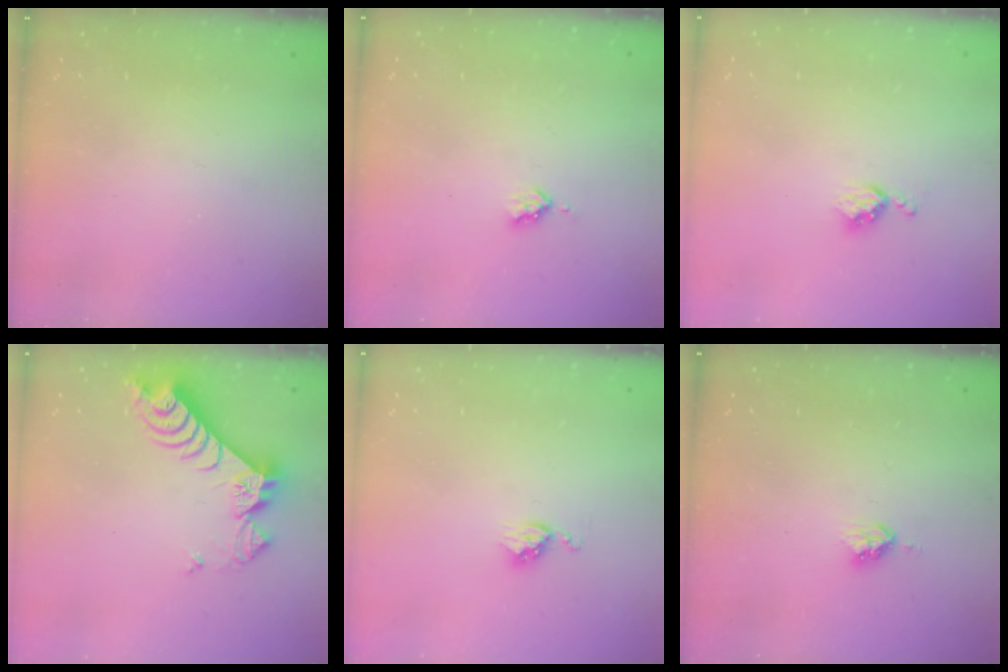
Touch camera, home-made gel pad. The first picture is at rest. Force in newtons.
{"total": 2.7, "press": 2.6, "slide": 0.5}
{"total": 4.3, "press": 4.3, "slide": 0.5}
{"total": 8.4, "press": 8.4, "slide": 1.0}
{"total": 3.7, "press": 3.7, "slide": 0.5}
{"total": 3.7, "press": 3.7, "slide": 0.5}